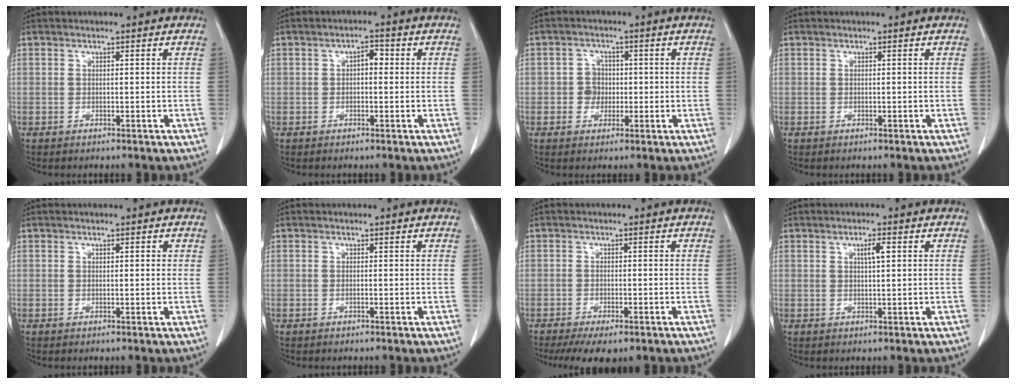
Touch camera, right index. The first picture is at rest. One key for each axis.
{"total": 2.1, "fx": 0.2, "fy": 1.1, "fz": 1.9, "tx": -0.024, "ty": 0.009, "tz": -0.001}
{"total": 3.1, "fx": -0.4, "fy": 2.9, "fz": 1.0, "tx": -0.011, "ty": 0.010, "tz": -0.005}
{"total": 0.0}
{"total": 0.6, "fx": 0.3, "fy": 0.2, "fz": 0.5, "tx": -0.008, "ty": 0.000, "tz": 0.004}
{"total": 0.0}
{"total": 6.1, "fx": -4.4, "fy": 2.5, "fz": 3.4, "tx": -0.045, "ty": -0.008, "tz": -0.065}
{"total": 2.2, "fx": 0.8, "fy": 0.2, "fz": 2.1, "tx": -0.036, "ty": 0.000, "tz": 0.014}